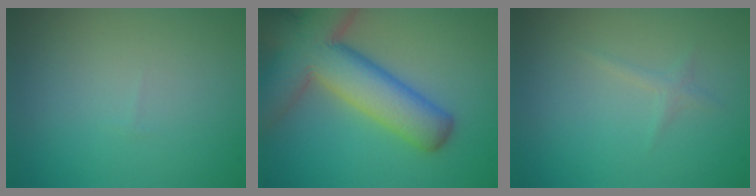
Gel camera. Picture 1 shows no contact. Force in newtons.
{"total": 11.6, "press": 11.6, "slide": 0.7}
{"total": 0.8, "press": 0.8, "slide": 0.0}